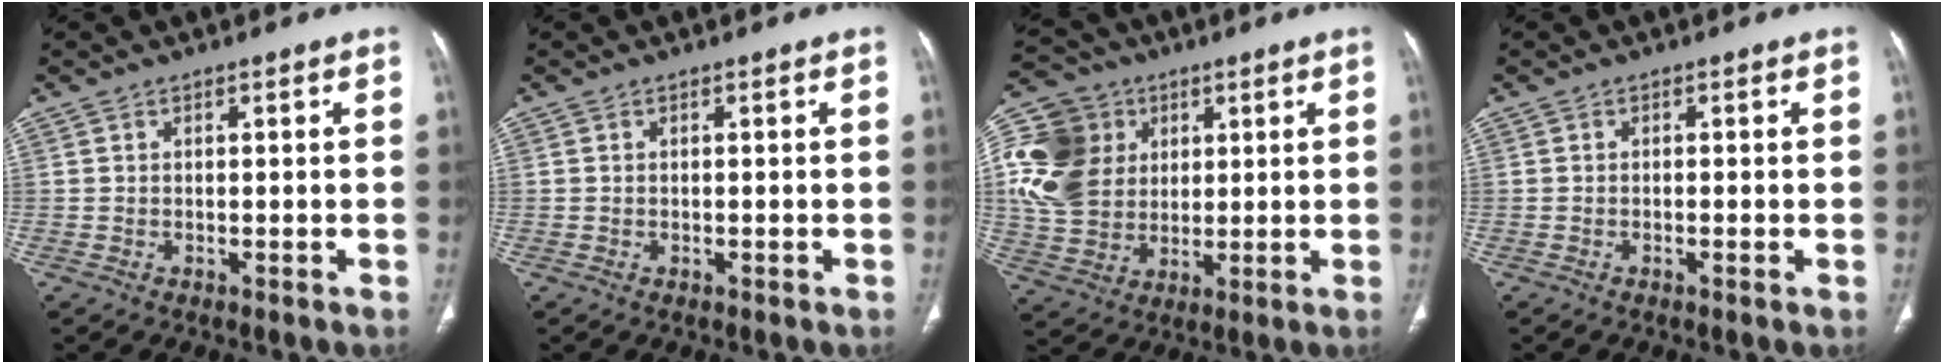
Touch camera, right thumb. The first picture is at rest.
{"total": 0.0}
{"total": 17.2, "force": [3.8, 14.1, 9.2], "torque": [-0.176, 0.007, 0.070]}
{"total": 0.9, "force": [-0.3, 0.1, 0.8], "torque": [-0.019, -0.002, -0.006]}